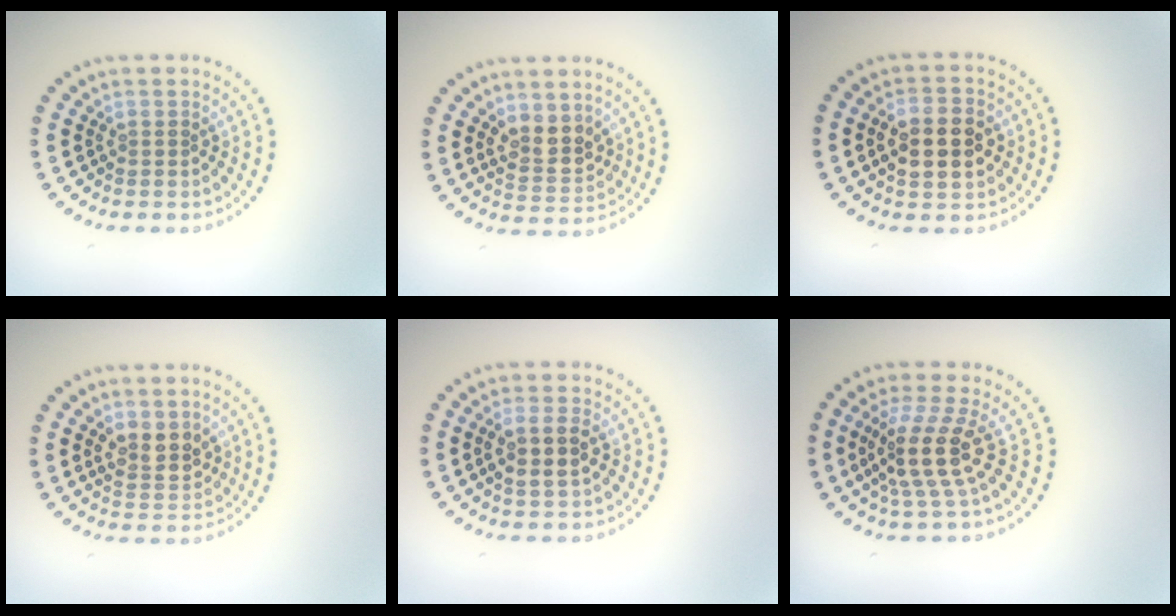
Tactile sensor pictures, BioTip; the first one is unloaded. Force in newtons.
{"total": 3.2, "press": 3.0, "slide": 1.1}
{"total": 5.0, "press": 5.0, "slide": 0.3}
{"total": 2.8, "press": 2.7, "slide": 0.9}
{"total": 3.0, "press": 2.8, "slide": 0.8}
{"total": 4.4, "press": 3.4, "slide": 2.9}